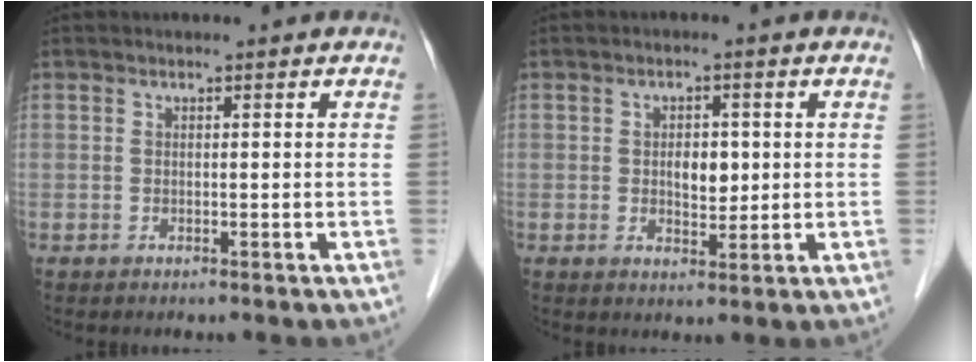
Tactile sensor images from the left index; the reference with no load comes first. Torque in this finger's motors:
{"motor_torque": [0.23, 0.13, 0.06, 0.02]}